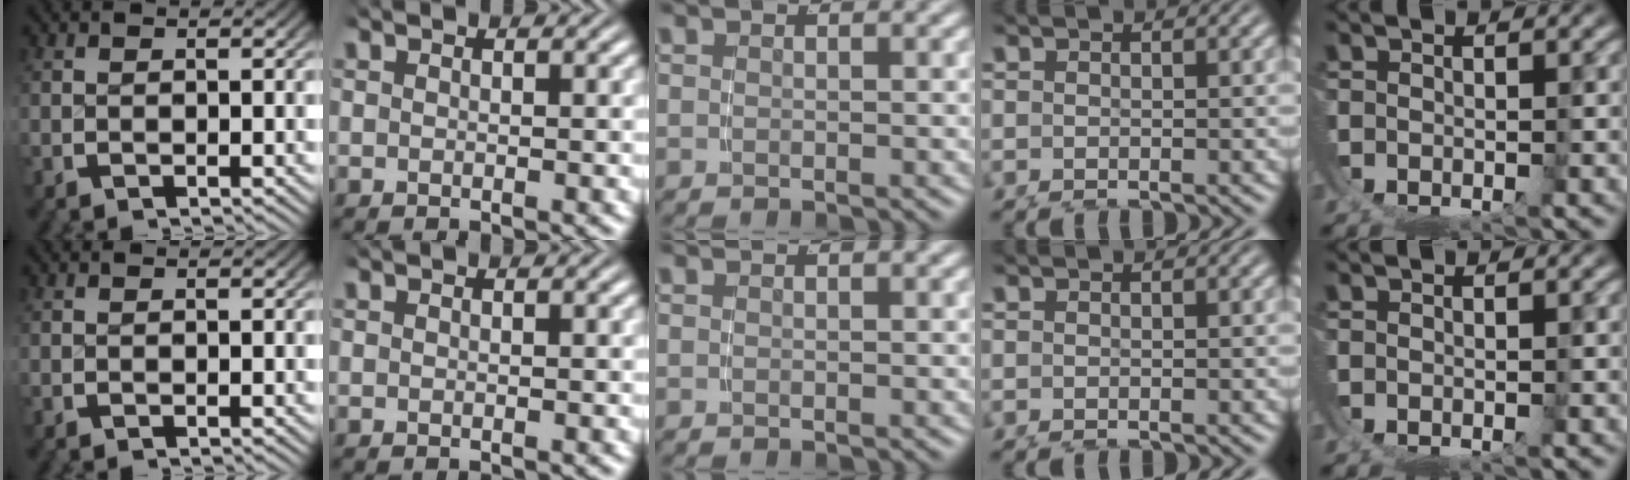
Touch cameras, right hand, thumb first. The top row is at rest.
{}